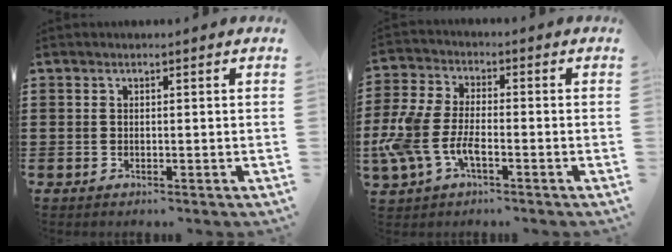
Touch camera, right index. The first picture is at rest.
{"total": 7.3, "force": [-3.3, 3.5, 5.5], "torque": [-0.159, -0.012, -0.074]}